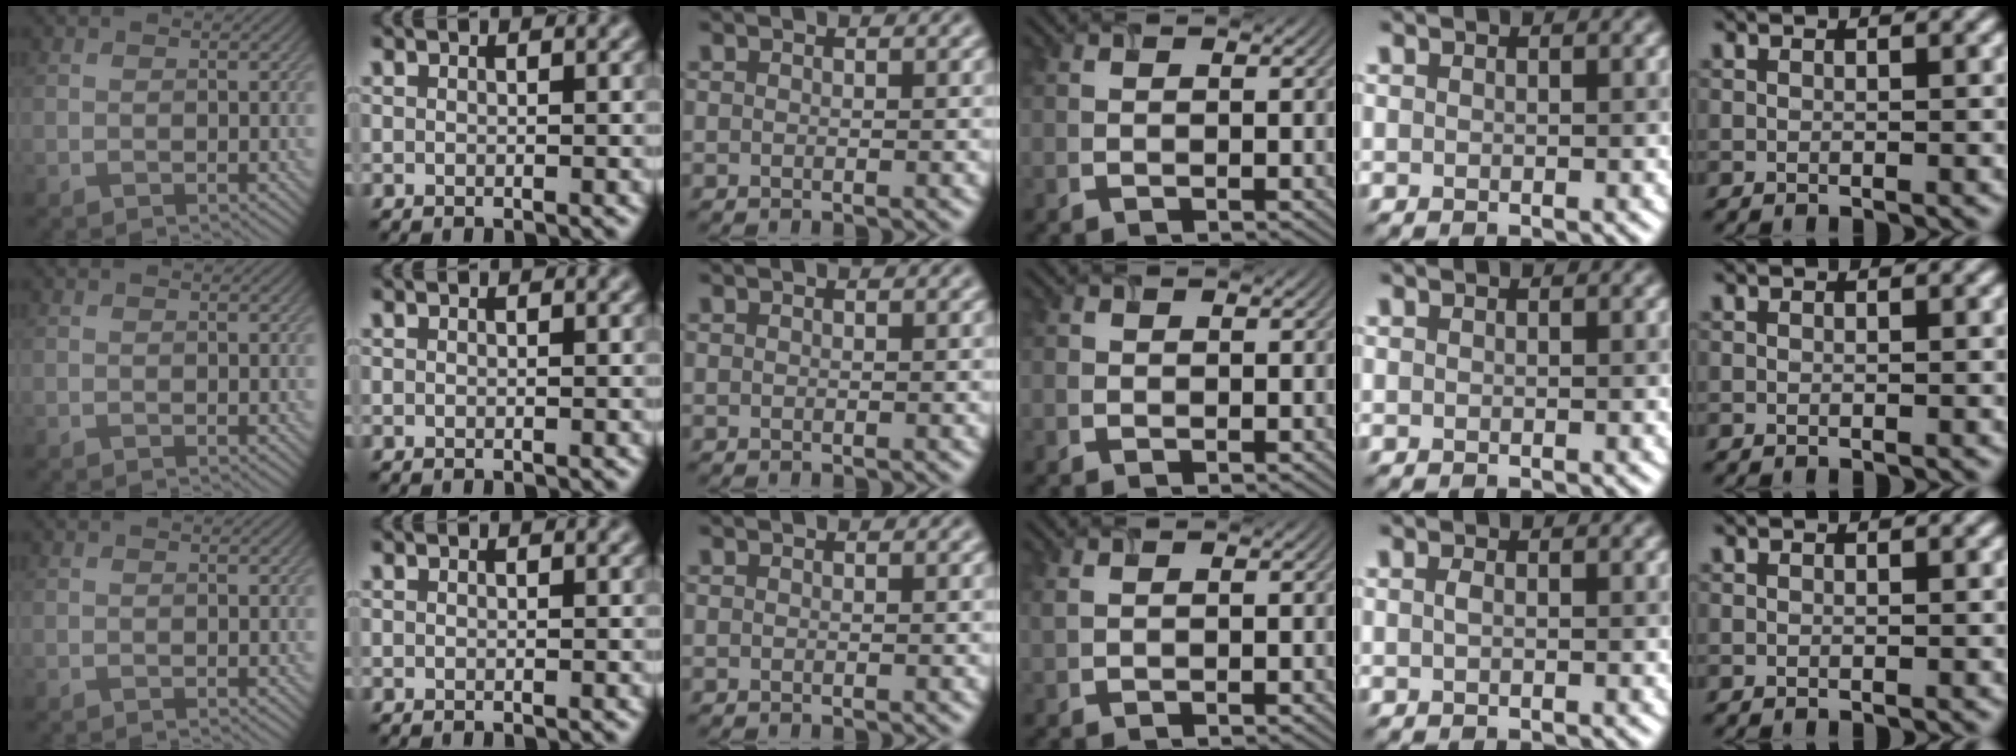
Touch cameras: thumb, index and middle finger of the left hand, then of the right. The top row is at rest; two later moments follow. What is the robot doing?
{"motion": "insert", "object": "airpods case & airpods"}